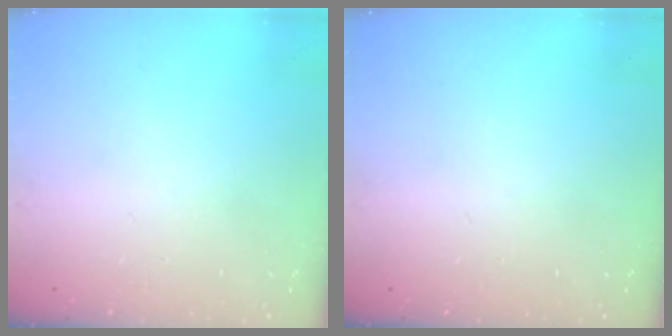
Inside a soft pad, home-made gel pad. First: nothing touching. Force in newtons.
{"total": 0.0}